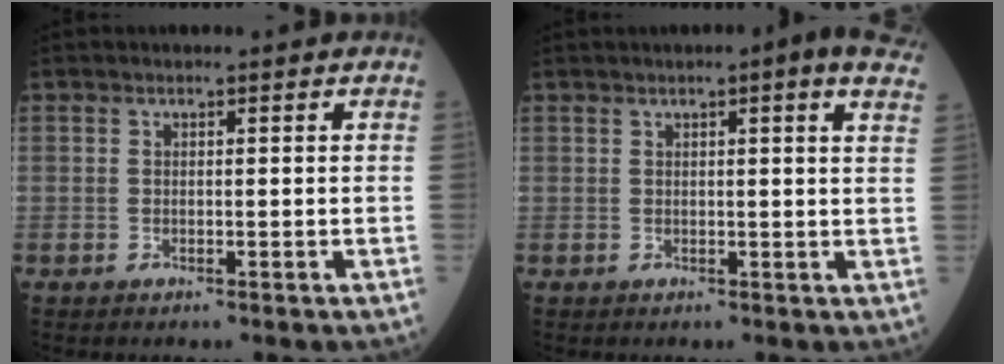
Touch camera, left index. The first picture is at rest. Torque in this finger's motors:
{"motor_torque": [1.06, -1.07, 0.93, 0.16]}